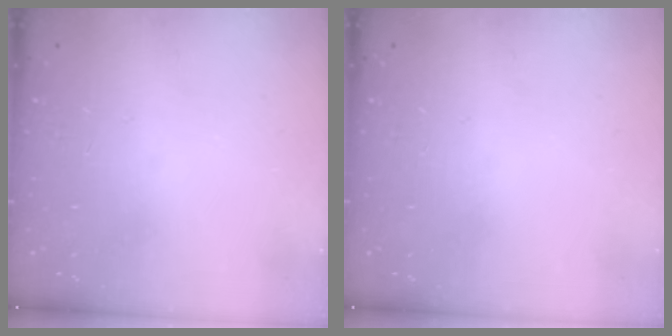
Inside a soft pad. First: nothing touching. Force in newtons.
{"total": 0.0}